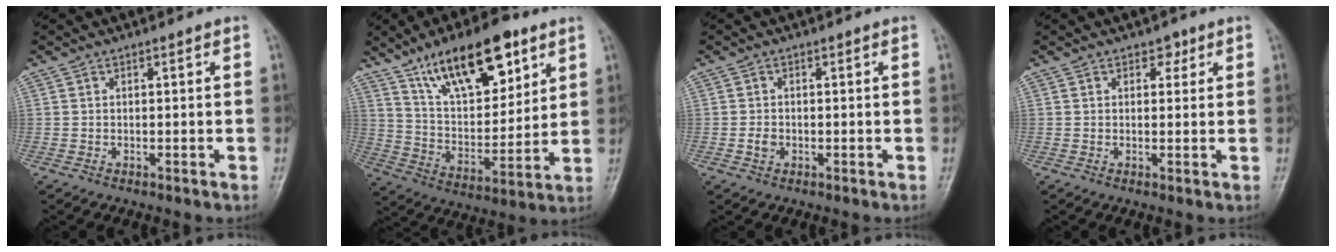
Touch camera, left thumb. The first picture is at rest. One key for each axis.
{"total": 18.9, "fx": 11.2, "fy": 8.1, "fz": 12.9, "tx": -0.165, "ty": -0.050, "tz": 0.200}
{"total": 1.7, "fx": -0.5, "fy": 1.3, "fz": 0.9, "tx": -0.013, "ty": 0.003, "tz": -0.009}
{"total": 2.1, "fx": 1.2, "fy": 1.5, "fz": 0.9, "tx": 0.006, "ty": -0.003, "tz": 0.011}